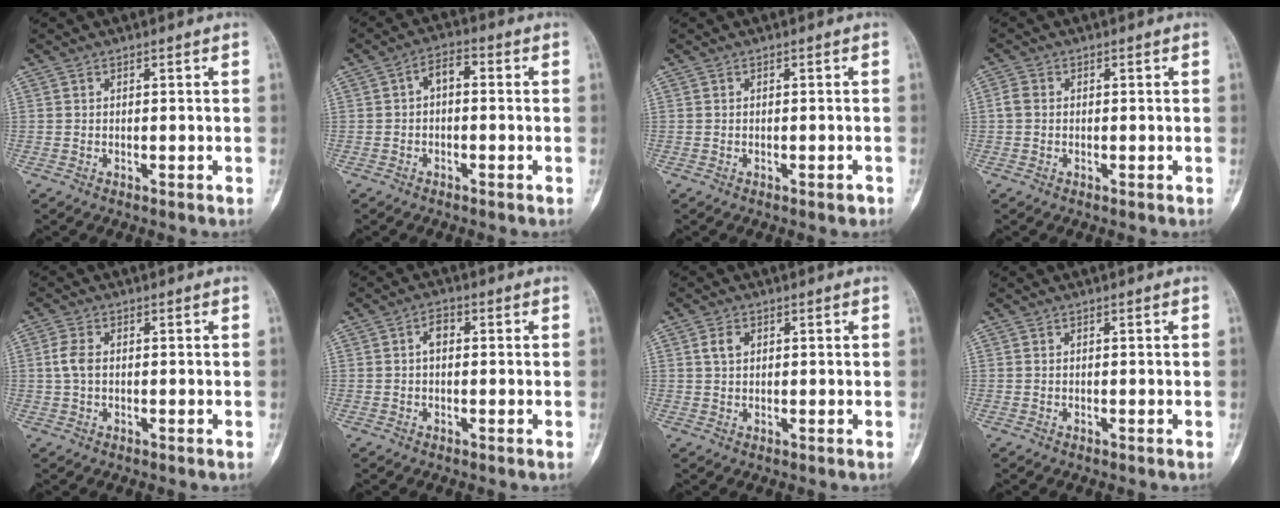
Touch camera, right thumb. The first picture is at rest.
{"total": 3.9, "force": [-0.1, 2.2, 3.1], "torque": [-0.041, 0.019, -0.013]}
{"total": 1.0, "force": [-0.6, 0.3, 0.7], "torque": [-0.009, 0.000, -0.007]}
{"total": 2.0, "force": [-0.1, 1.6, 1.1], "torque": [-0.020, 0.004, -0.006]}
{"total": 3.4, "force": [0.2, 2.0, 2.7], "torque": [-0.065, 0.006, -0.001]}
{"total": 2.7, "force": [0.2, 1.7, 2.1], "torque": [-0.027, 0.010, -0.001]}
{"total": 2.7, "force": [0.9, 1.8, 1.7], "torque": [-0.029, 0.004, 0.018]}
{"total": 0.0}